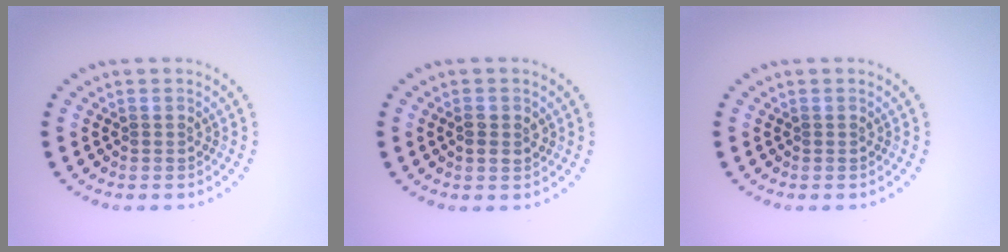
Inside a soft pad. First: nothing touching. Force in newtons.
{"total": 1.5, "press": 1.5, "slide": 0.3}
{"total": 0.0}